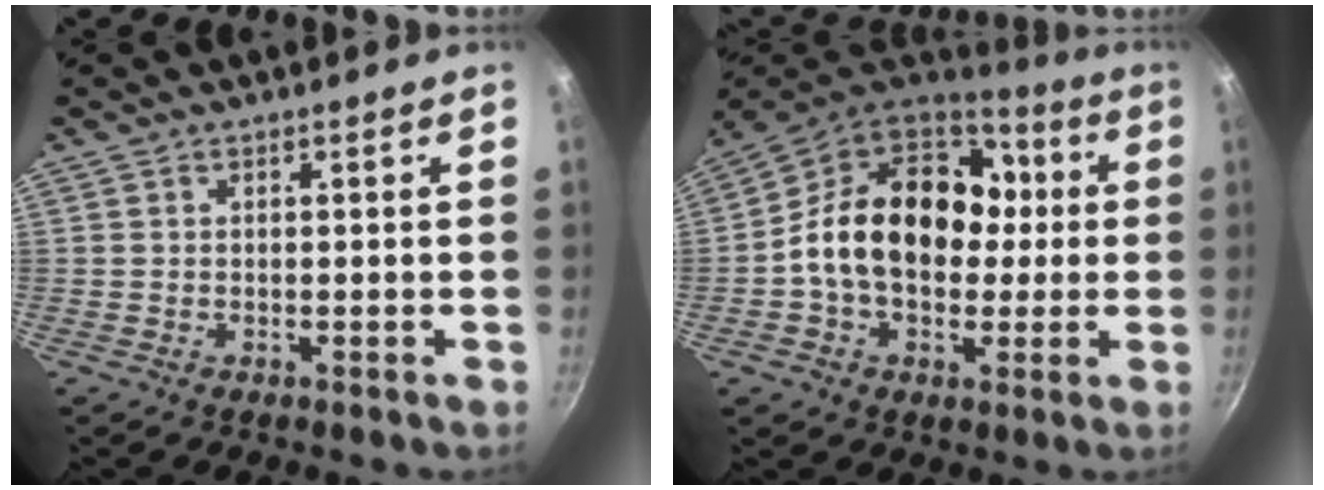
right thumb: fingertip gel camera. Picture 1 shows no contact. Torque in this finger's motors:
{"motor_torque": [1.64, 3.37, 1.06, -0.95, 0.17]}